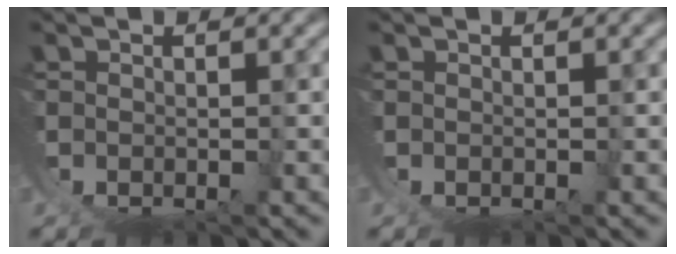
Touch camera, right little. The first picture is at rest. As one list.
[{"total": 0.0}]